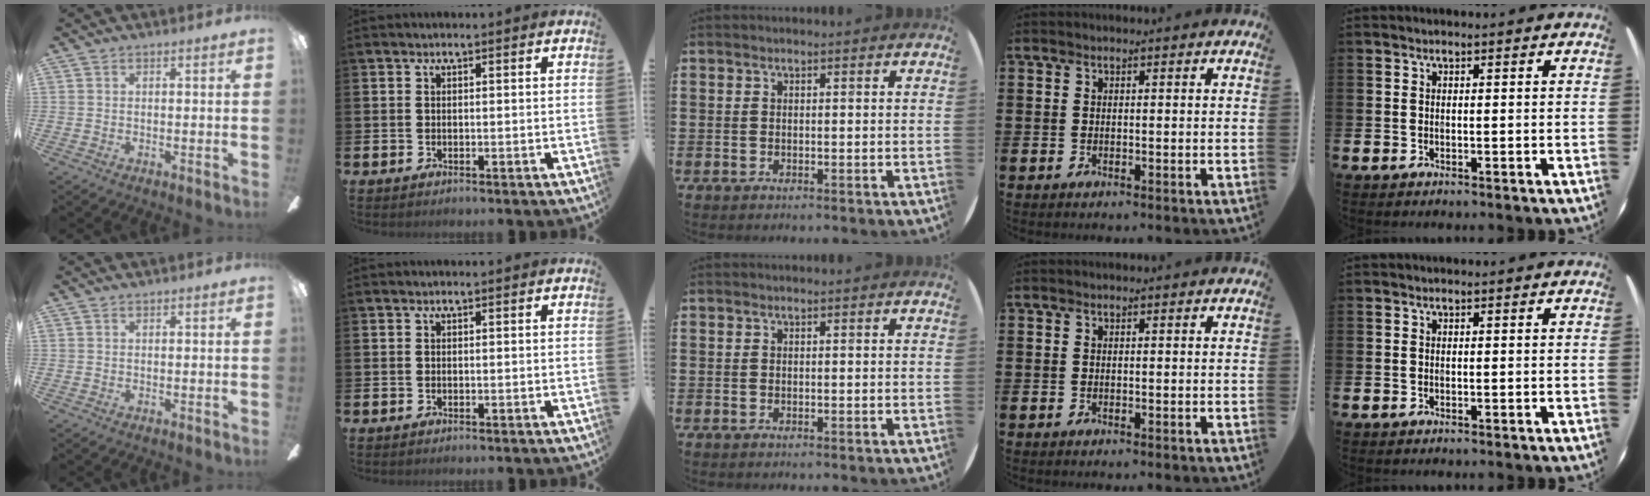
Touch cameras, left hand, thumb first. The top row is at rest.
{}